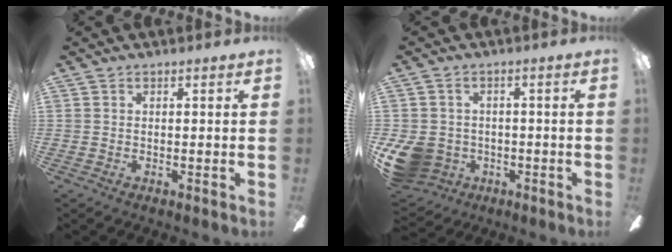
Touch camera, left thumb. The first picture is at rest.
{"total": 9.1, "force": [-3.1, 7.7, 3.6], "torque": [-0.089, 0.015, -0.056]}